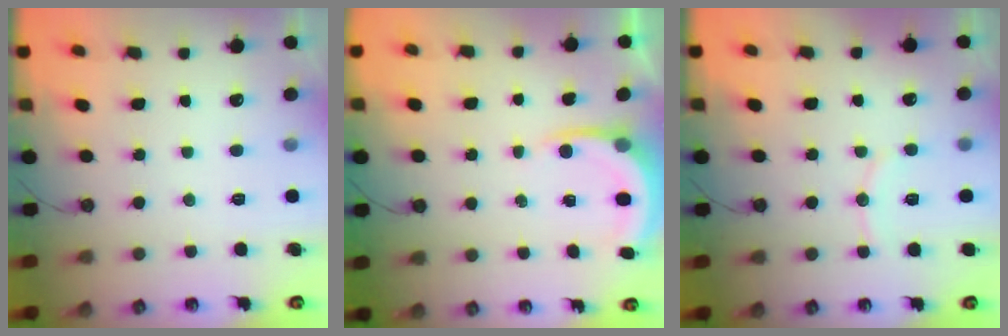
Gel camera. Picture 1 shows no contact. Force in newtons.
{"total": 5.8, "press": 5.8, "slide": 0.3}
{"total": 6.3, "press": 6.2, "slide": 0.8}